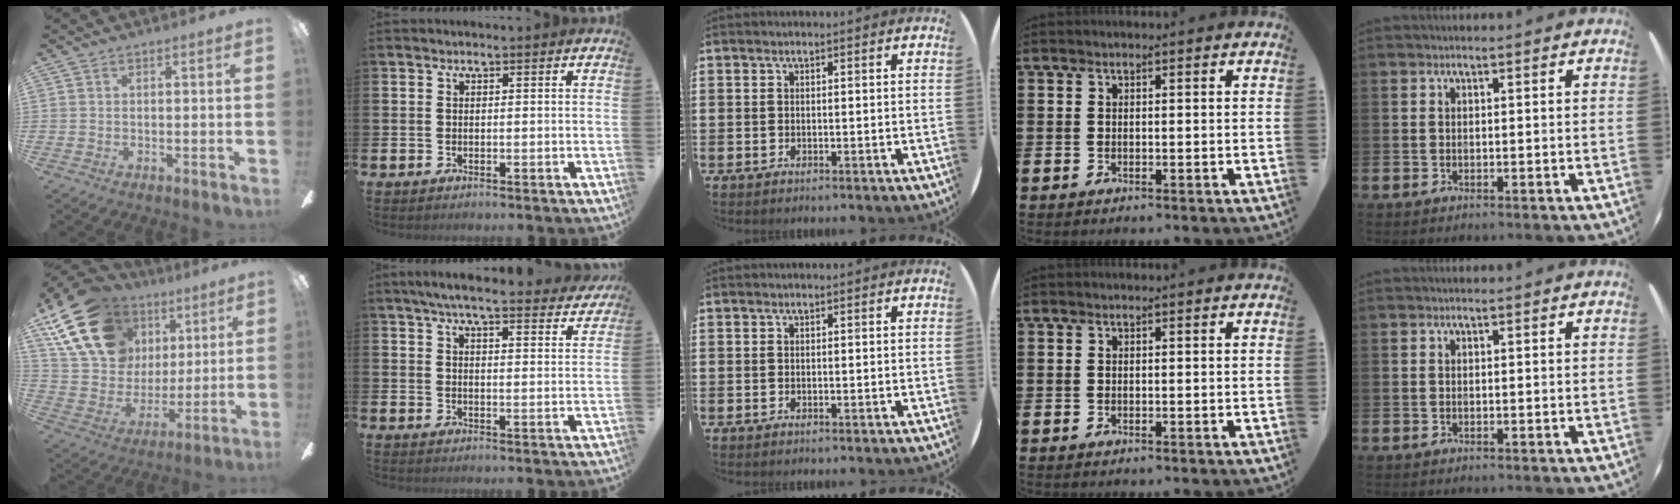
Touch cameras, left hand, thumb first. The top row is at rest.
{"thumb": {"total": 22.4, "force": [10.8, 15.9, 11.5], "torque": [-0.241, -0.033, 0.208]}, "index": {"total": 6.2, "force": [5.7, 0.6, 2.2], "torque": [-0.051, -0.029, 0.099]}}